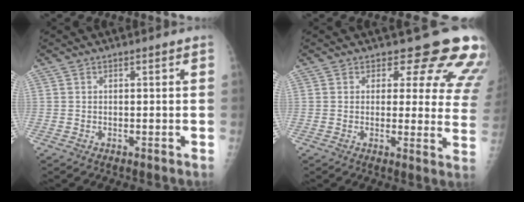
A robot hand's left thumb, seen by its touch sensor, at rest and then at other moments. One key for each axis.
{"total": 13.4, "fx": 11.5, "fy": 5.1, "fz": 4.6, "tx": 0.002, "ty": -0.087, "tz": 0.103}